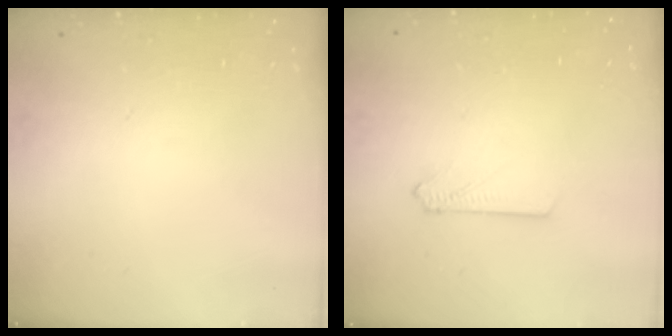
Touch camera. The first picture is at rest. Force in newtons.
{"total": 2.7, "press": 2.7, "slide": 0.3}